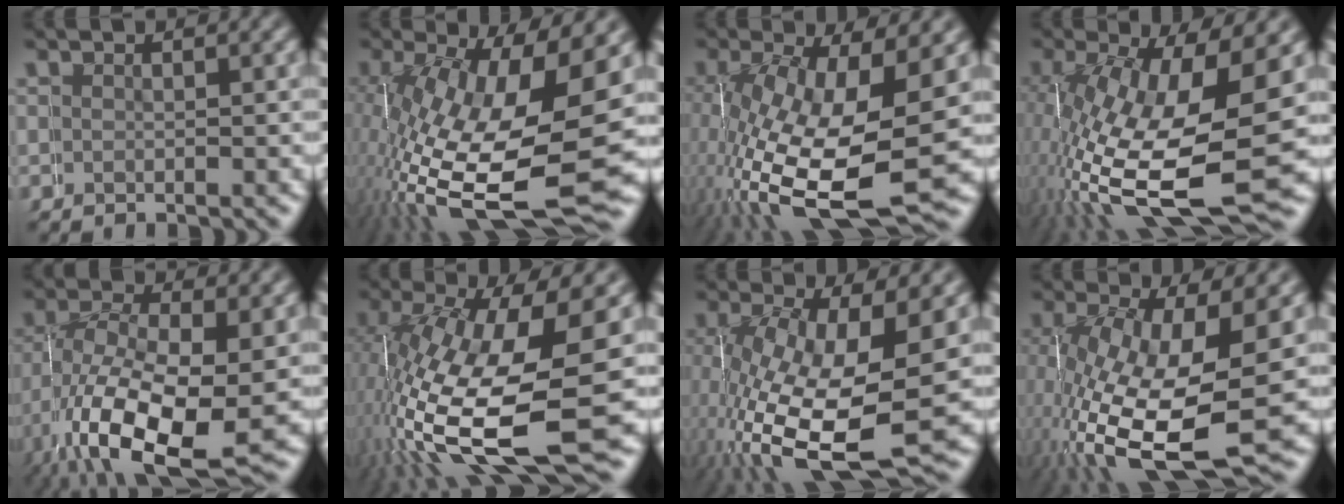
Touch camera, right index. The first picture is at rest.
{"total": 13.9, "force": [-3.6, 6.8, 11.6], "torque": [-0.224, -0.056, -0.019]}
{"total": 10.7, "force": [-1.8, 5.7, 8.9], "torque": [-0.208, -0.066, 0.014]}
{"total": 12.5, "force": [-2.8, 6.0, 10.6], "torque": [-0.222, -0.054, -0.008]}
{"total": 7.8, "force": [-1.9, 4.6, 6.0], "torque": [-0.137, -0.042, -0.003]}
{"total": 12.8, "force": [-2.8, 6.0, 10.9], "torque": [-0.219, -0.049, -0.011]}
{"total": 10.5, "force": [-2.0, 5.6, 8.6], "torque": [-0.199, -0.063, 0.009]}
{"total": 10.4, "force": [-2.0, 5.5, 8.6], "torque": [-0.202, -0.065, 0.010]}